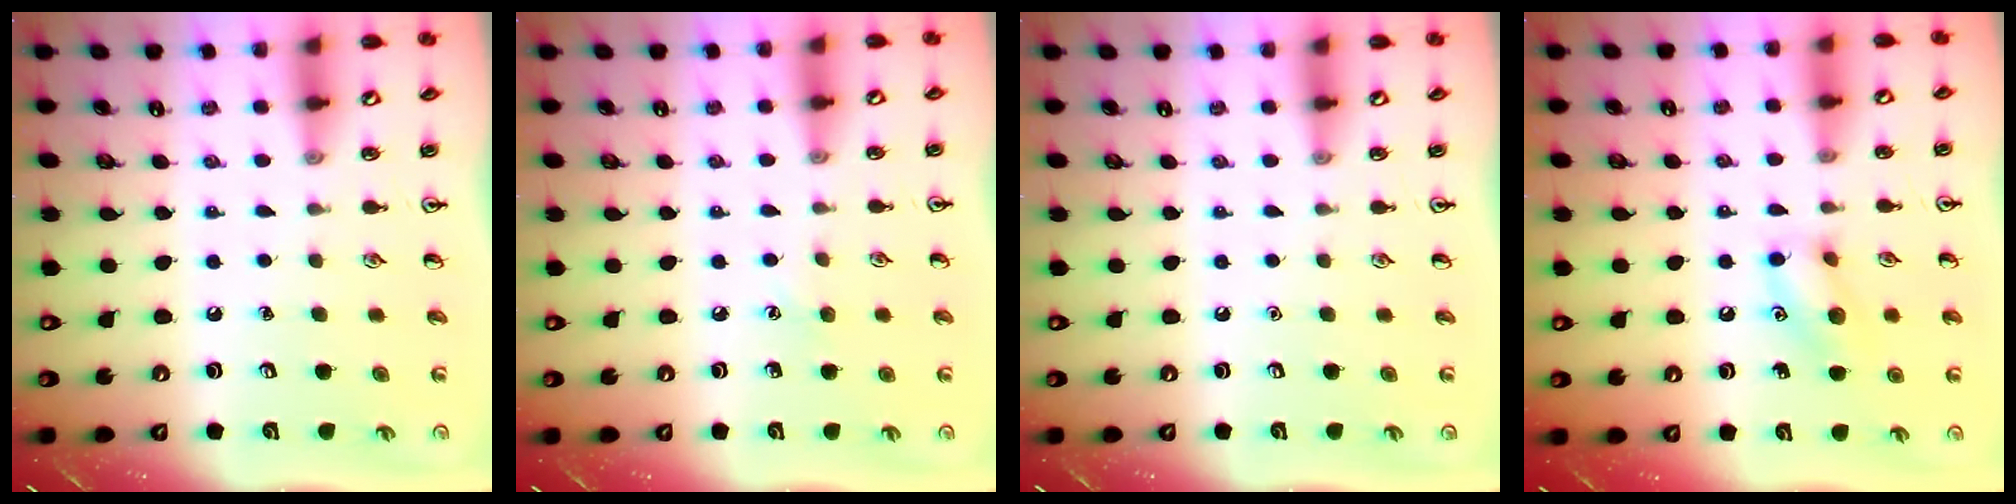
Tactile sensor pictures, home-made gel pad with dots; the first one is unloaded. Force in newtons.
{"total": 3.9, "press": 3.7, "slide": 1.2}
{"total": 0.0}
{"total": 9.6, "press": 9.6, "slide": 1.1}